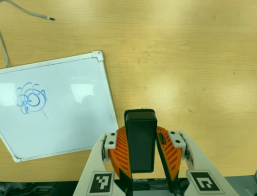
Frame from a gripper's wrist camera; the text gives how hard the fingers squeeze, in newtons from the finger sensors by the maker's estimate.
{"total": 8.9, "left": 7.7, "right": 10.1}